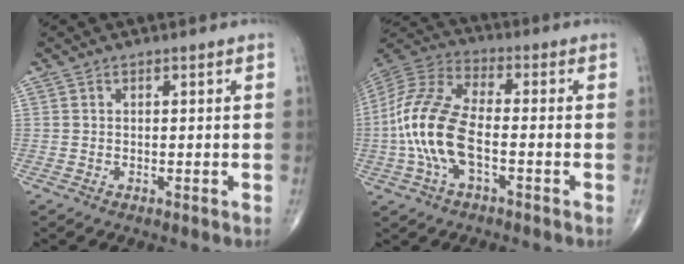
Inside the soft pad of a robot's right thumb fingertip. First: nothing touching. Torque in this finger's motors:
{"motor_torque": [2.69, 2.32, 1.85, 0.05, 0.54]}